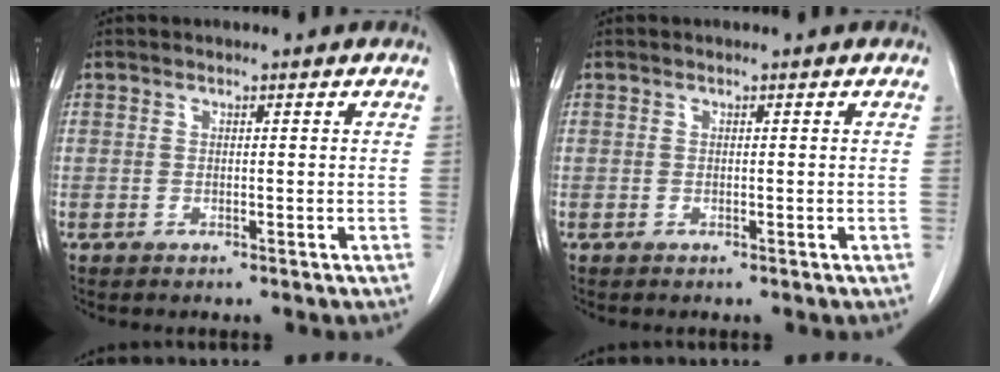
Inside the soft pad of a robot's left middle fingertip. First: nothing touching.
{"total": 0.0}